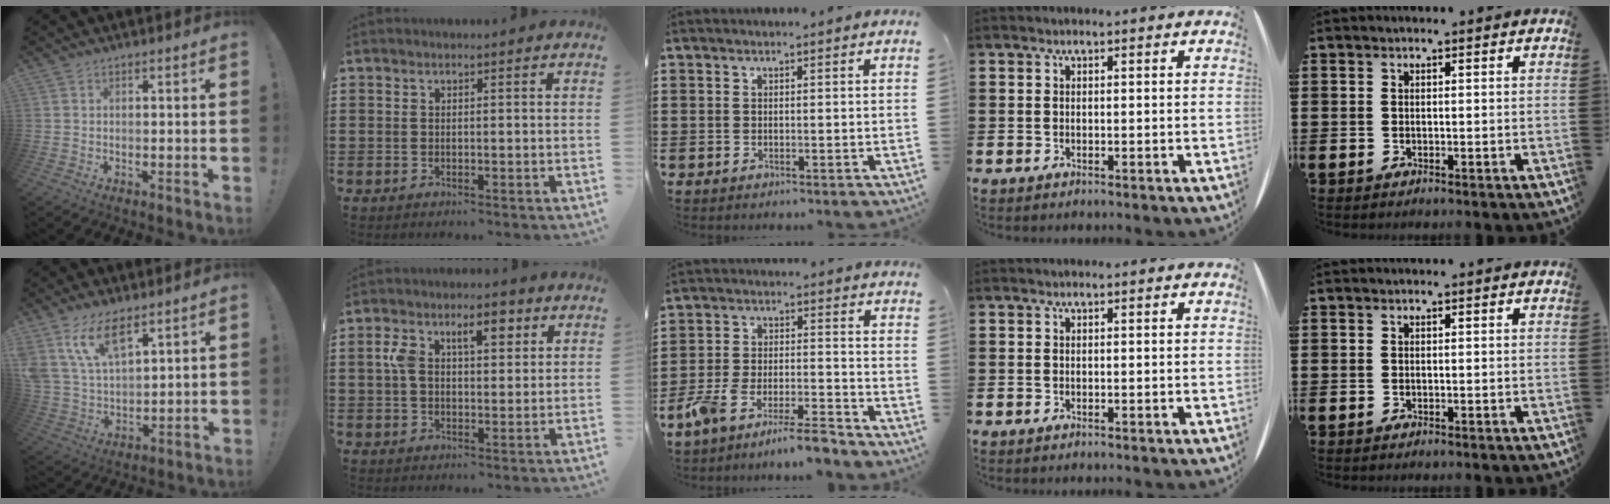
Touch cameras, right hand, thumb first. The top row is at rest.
{"thumb": {"total": 13.3, "force": [8.5, 6.2, 8.1], "torque": [-0.176, -0.042, 0.159]}, "index": {"total": 6.8, "force": [2.4, 3.6, 5.3], "torque": [-0.092, 0.007, 0.033]}, "middle": {"total": 7.4, "force": [-7.0, 0.1, 2.5], "torque": [-0.061, -0.002, -0.139]}}